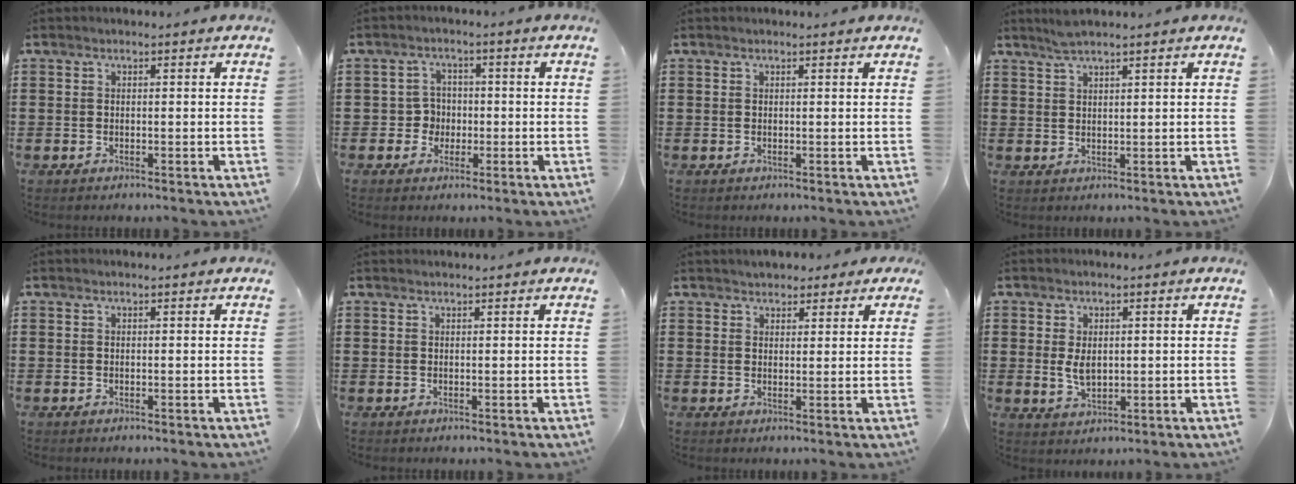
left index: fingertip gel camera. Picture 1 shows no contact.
{"total": 3.4, "force": [-0.9, 3.1, 1.0], "torque": [-0.031, 0.004, -0.021]}
{"total": 0.0}
{"total": 2.3, "force": [2.0, 0.1, 1.1], "torque": [-0.025, 0.002, 0.037]}
{"total": 0.0}
{"total": 0.5, "force": [0.5, -0.1, 0.2], "torque": [-0.003, -0.001, 0.011]}
{"total": 2.5, "force": [2.2, 1.2, 0.1], "torque": [-0.002, 0.003, 0.038]}
{"total": 3.5, "force": [0.4, 2.1, 2.8], "torque": [-0.065, 0.002, 0.005]}